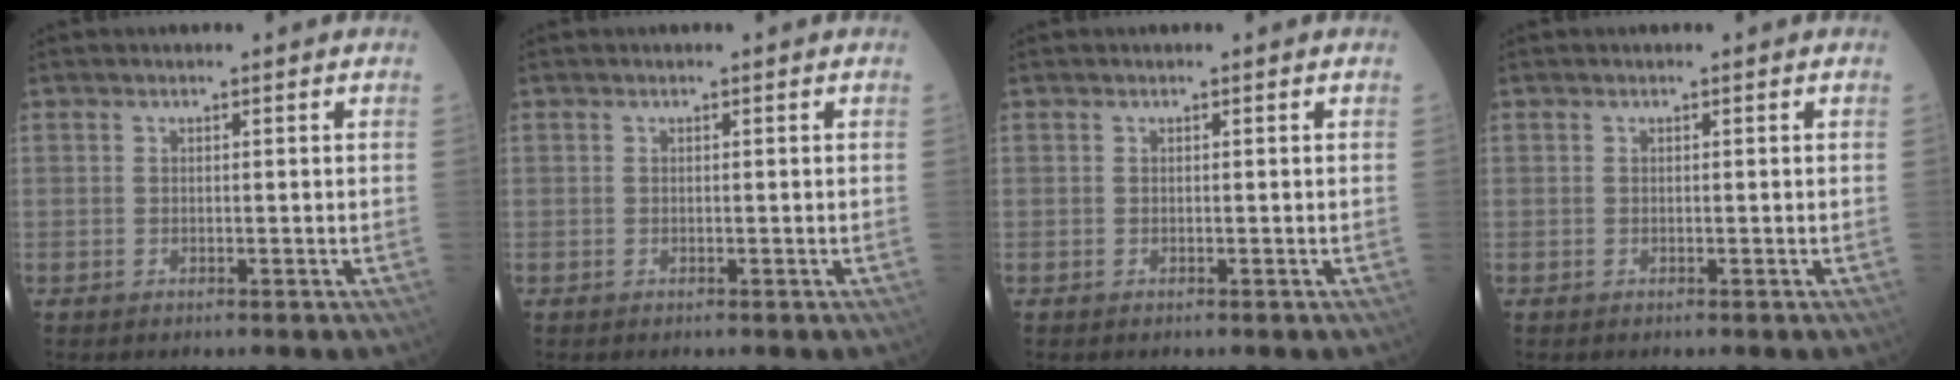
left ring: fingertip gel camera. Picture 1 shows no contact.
{"total": 0.0}
{"total": 0.0}
{"total": 0.0}